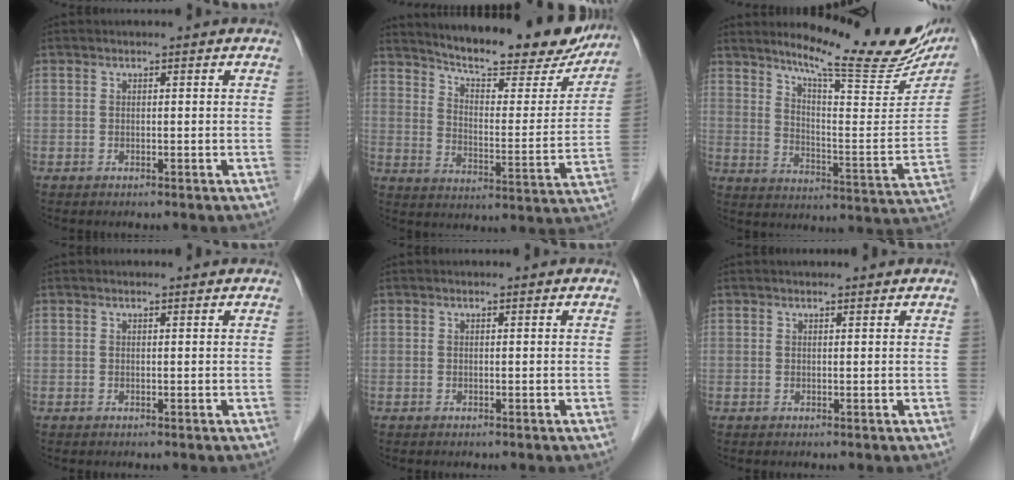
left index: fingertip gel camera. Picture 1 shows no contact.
{"total": 21.2, "force": [18.8, 4.2, 9.0], "torque": [-0.126, -0.031, 0.248]}
{"total": 20.2, "force": [16.8, 2.6, 11.0], "torque": [-0.158, -0.053, 0.222]}
{"total": 0.7, "force": [0.7, 0.0, 0.1], "torque": [-0.008, 0.001, 0.009]}
{"total": 0.0}
{"total": 2.5, "force": [2.3, 0.3, 0.8], "torque": [-0.012, 0.011, 0.029]}